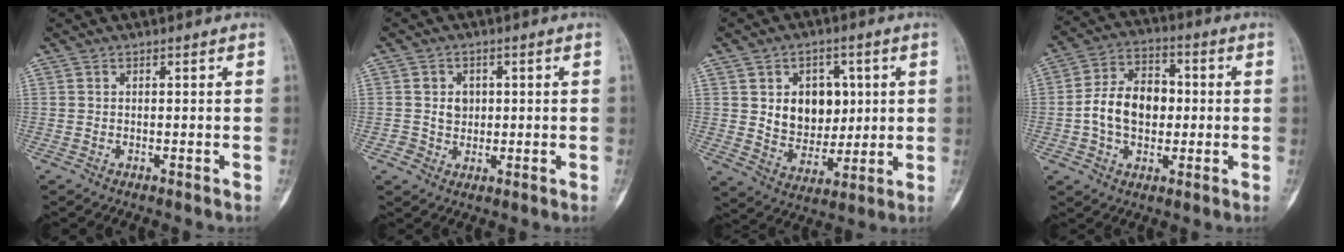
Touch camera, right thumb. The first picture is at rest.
{"total": 3.7, "force": [0.4, 3.4, 1.2], "torque": [0.011, 0.006, 0.006]}
{"total": 11.8, "force": [2.4, 8.9, 7.3], "torque": [-0.059, -0.014, 0.051]}
{"total": 12.3, "force": [-0.6, 8.6, 8.8], "torque": [-0.132, 0.025, -0.017]}